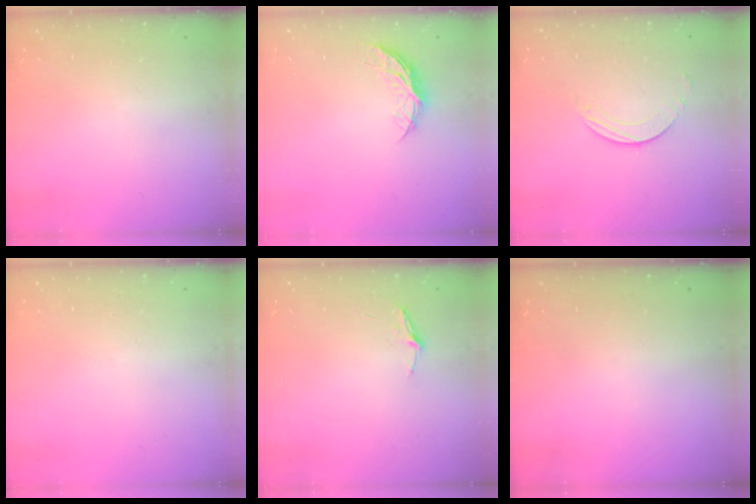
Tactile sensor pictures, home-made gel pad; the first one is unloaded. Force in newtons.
{"total": 5.2, "press": 5.1, "slide": 0.5}
{"total": 1.6, "press": 1.6, "slide": 0.2}
{"total": 0.0}
{"total": 3.7, "press": 3.7, "slide": 0.4}
{"total": 0.0}